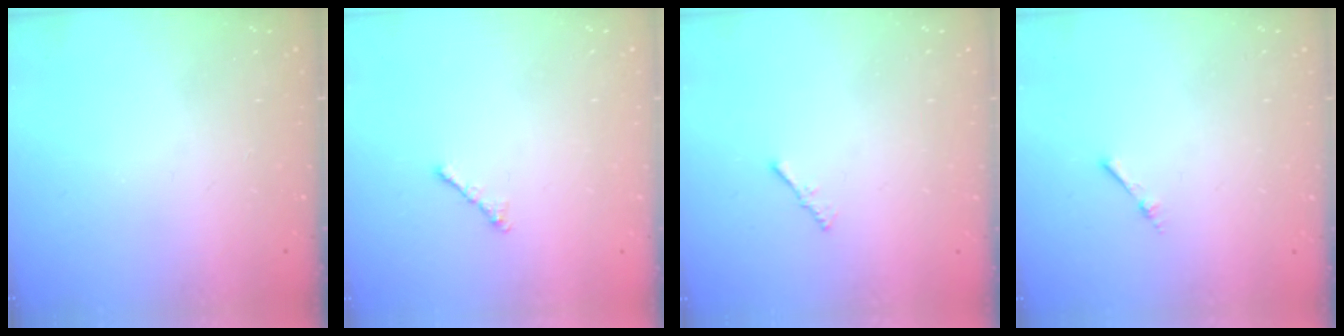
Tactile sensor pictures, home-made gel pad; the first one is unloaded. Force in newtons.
{"total": 1.0, "press": 0.9, "slide": 0.4}
{"total": 0.7, "press": 0.6, "slide": 0.3}
{"total": 1.7, "press": 1.7, "slide": 0.3}